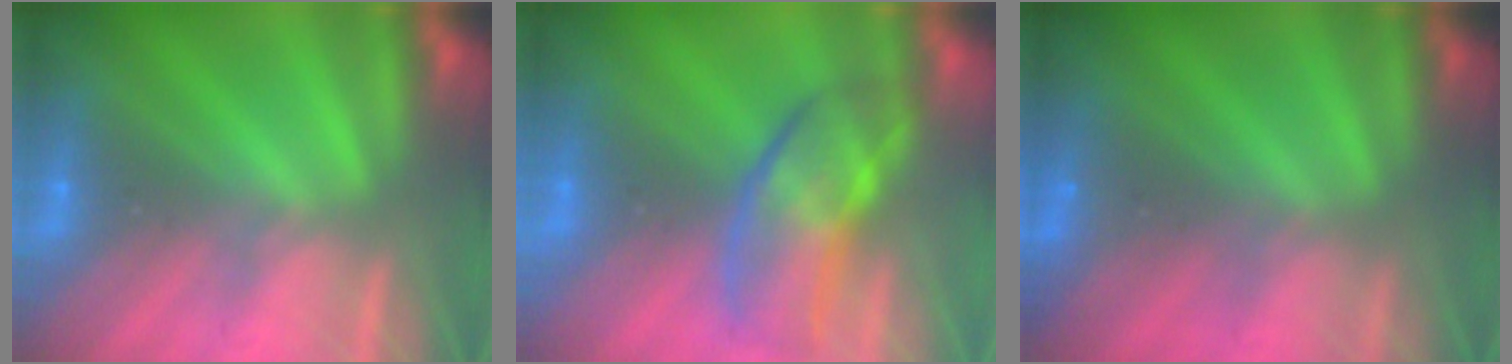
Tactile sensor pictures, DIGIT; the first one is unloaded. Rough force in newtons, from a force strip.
{"total": 2.7}
{"total": 1.5}